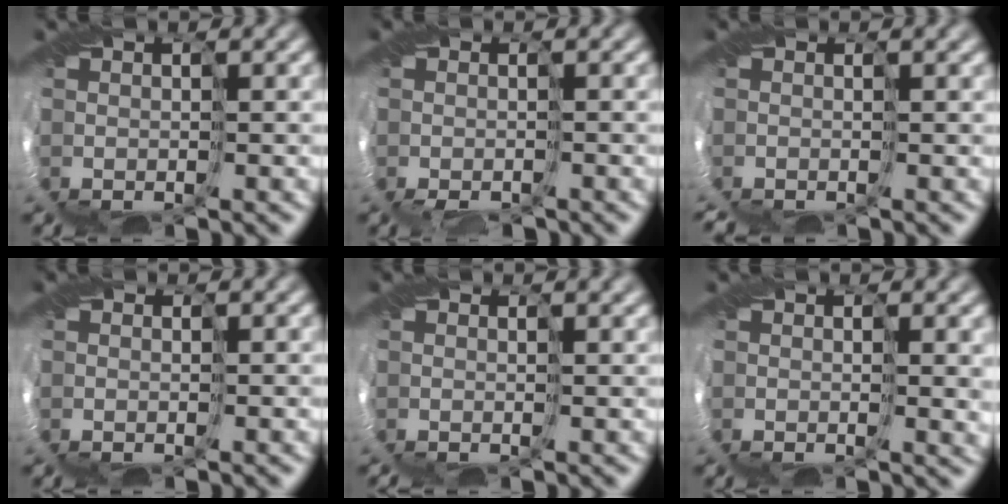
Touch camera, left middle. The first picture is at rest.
{"total": 3.0, "force": [-2.8, -0.5, -1.1], "torque": [0.003, -0.028, -0.030]}
{"total": 2.4, "force": [-1.6, -1.4, -1.1], "torque": [0.007, -0.018, -0.009]}
{"total": 1.7, "force": [-0.8, -0.9, -1.3], "torque": [0.008, -0.012, 0.004]}
{"total": 1.5, "force": [-0.4, -1.2, -0.8], "torque": [0.010, -0.008, 0.008]}
{"total": 2.6, "force": [0.6, 0.8, 2.3], "torque": [-0.037, 0.003, 0.015]}